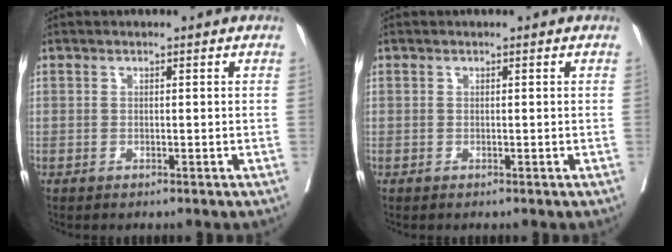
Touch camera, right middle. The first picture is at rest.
{"total": 0.0}